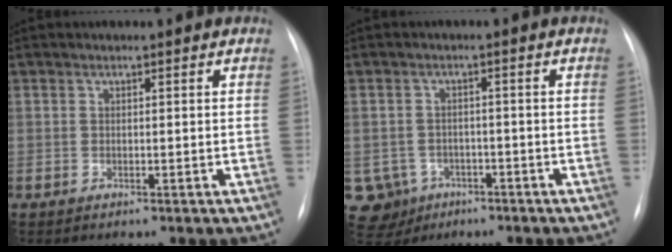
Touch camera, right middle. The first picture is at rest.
{"total": 6.9, "force": [-3.0, 6.2, 0.7], "torque": [-0.028, 0.005, -0.036]}